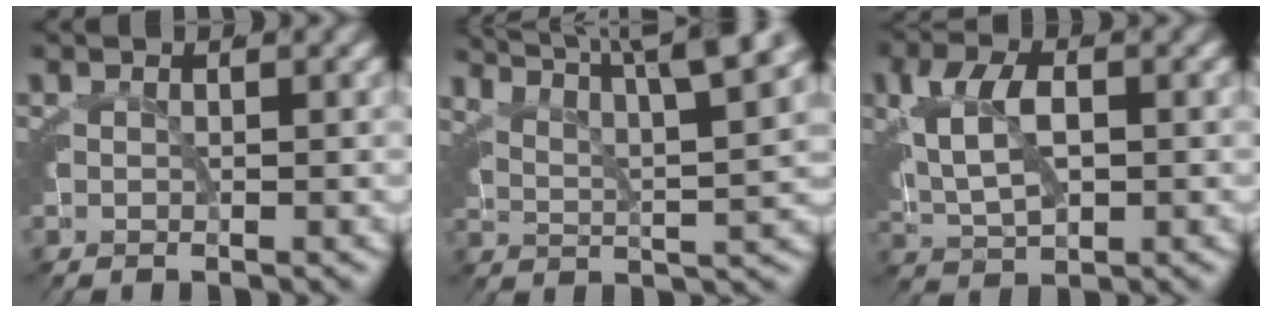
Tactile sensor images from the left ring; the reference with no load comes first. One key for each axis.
{"total": 10.4, "fx": 7.1, "fy": 4.6, "fz": 6.1, "tx": -0.067, "ty": 0.041, "tz": 0.085}
{"total": 5.3, "fx": 0.7, "fy": 3.1, "fz": 4.2, "tx": -0.083, "ty": -0.002, "tz": 0.018}